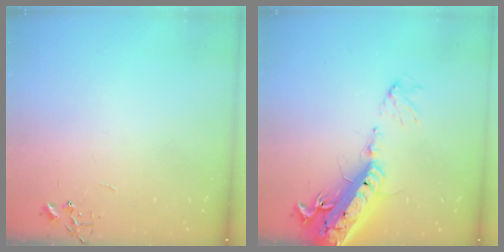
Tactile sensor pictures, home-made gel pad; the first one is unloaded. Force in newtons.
{"total": 23.7, "press": 23.2, "slide": 5.2}